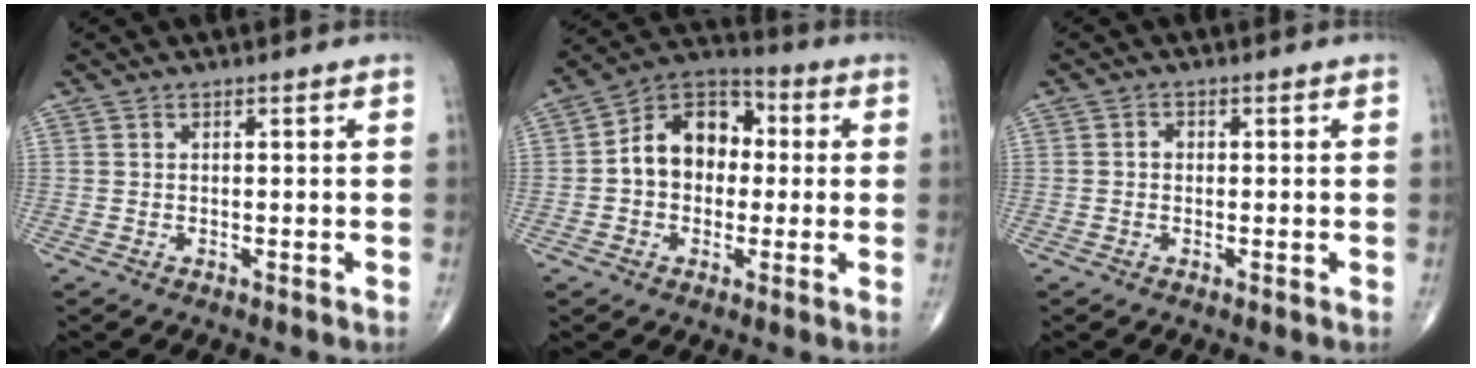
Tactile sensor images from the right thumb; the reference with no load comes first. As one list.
[{"total": 12.7, "force": [0.5, 9.6, 8.4], "torque": [-0.102, 0.033, -0.006]}, {"total": 1.2, "force": [-0.1, 1.0, 0.6], "torque": [-0.004, 0.004, -0.006]}]